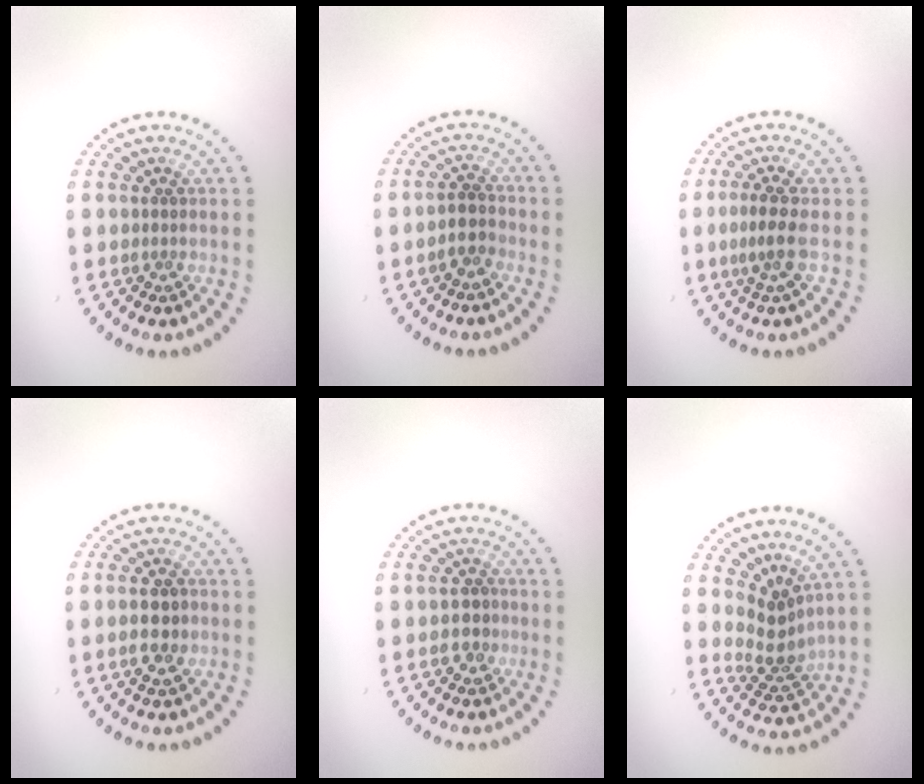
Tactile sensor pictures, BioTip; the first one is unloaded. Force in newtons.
{"total": 1.9, "press": 1.6, "slide": 1.1}
{"total": 2.3, "press": 1.5, "slide": 1.7}
{"total": 2.6, "press": 2.6, "slide": 0.4}
{"total": 1.7, "press": 1.6, "slide": 0.4}
{"total": 2.7, "press": 1.9, "slide": 1.8}